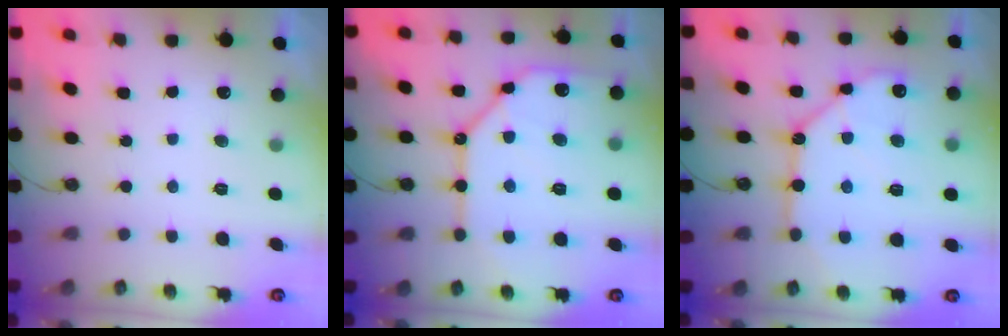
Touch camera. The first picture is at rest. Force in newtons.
{"total": 17.7, "press": 17.6, "slide": 2.0}
{"total": 14.1, "press": 14.0, "slide": 1.8}